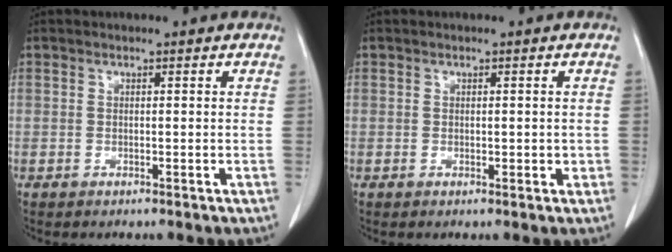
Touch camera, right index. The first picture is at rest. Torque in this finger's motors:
{"motor_torque": [-0.23, 0.24, -0.03, 0.00]}